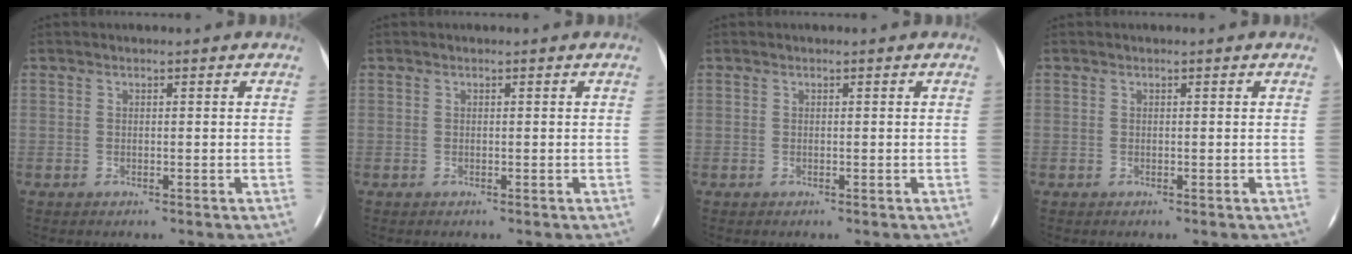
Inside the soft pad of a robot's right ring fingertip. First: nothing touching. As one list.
[{"total": 0.0}, {"total": 0.0}, {"total": 0.0}]